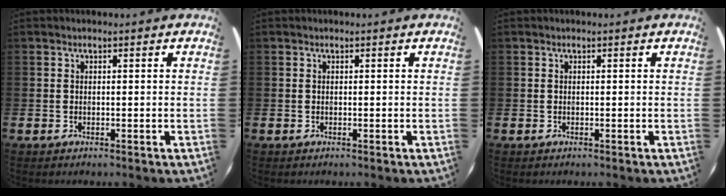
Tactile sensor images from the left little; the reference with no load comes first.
{"total": 0.0}
{"total": 0.0}